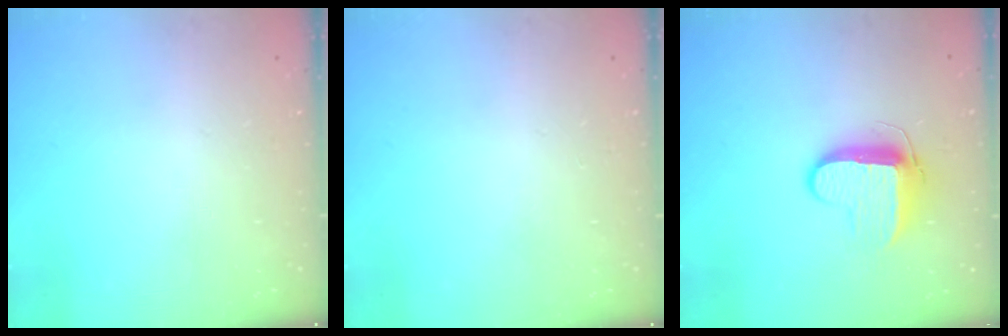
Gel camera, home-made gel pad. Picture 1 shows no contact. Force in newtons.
{"total": 0.0}
{"total": 9.9, "press": 9.8, "slide": 0.5}